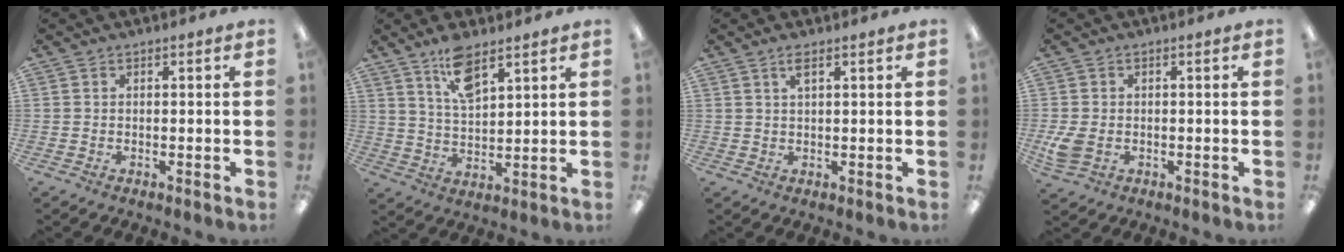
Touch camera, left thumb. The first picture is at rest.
{"total": 9.7, "force": [6.9, 3.7, 5.7], "torque": [-0.106, -0.026, 0.122]}
{"total": 2.7, "force": [1.7, 0.7, 2.1], "torque": [-0.038, 0.002, 0.026]}
{"total": 5.0, "force": [-0.8, 3.6, 3.4], "torque": [-0.067, -0.001, -0.014]}